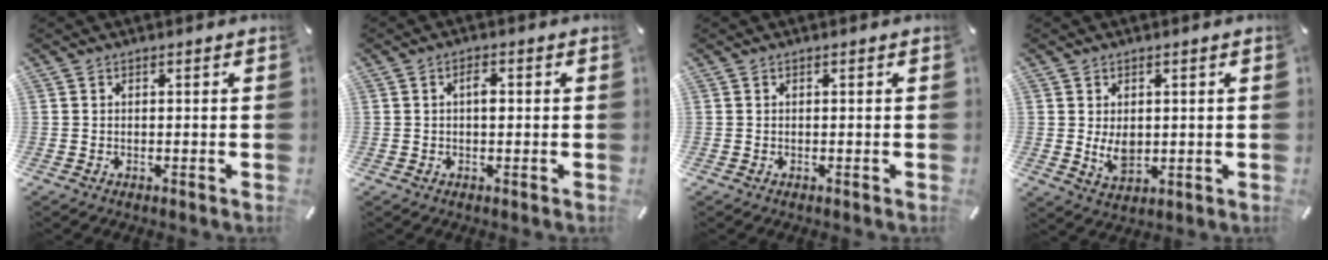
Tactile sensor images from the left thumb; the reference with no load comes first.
{"total": 2.4, "force": [0.3, 1.3, 2.0], "torque": [-0.032, 0.002, 0.003]}
{"total": 0.0}
{"total": 5.3, "force": [0.3, 3.8, 3.7], "torque": [-0.081, -0.005, 0.005]}